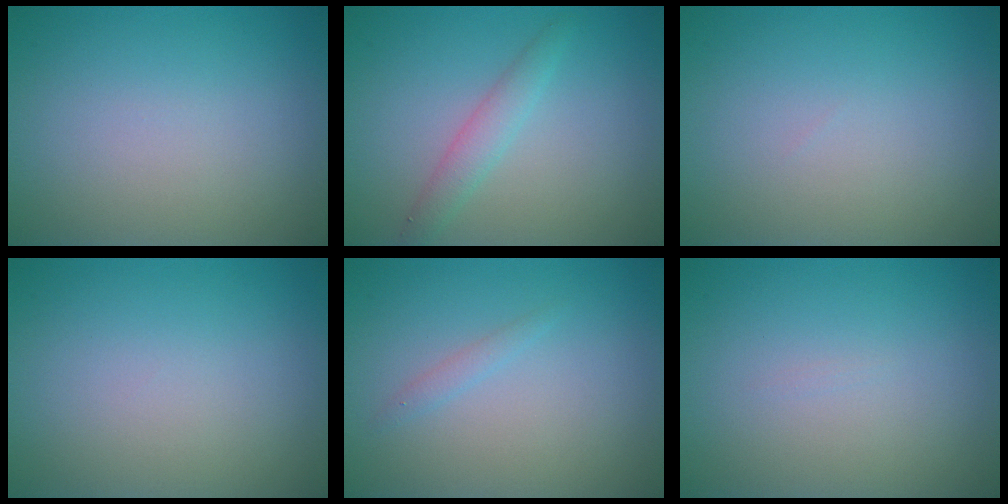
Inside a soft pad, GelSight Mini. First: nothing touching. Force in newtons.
{"total": 2.5, "press": 2.5, "slide": 0.1}
{"total": 0.0}
{"total": 0.0}
{"total": 0.8, "press": 0.8, "slide": 0.1}
{"total": 0.0}